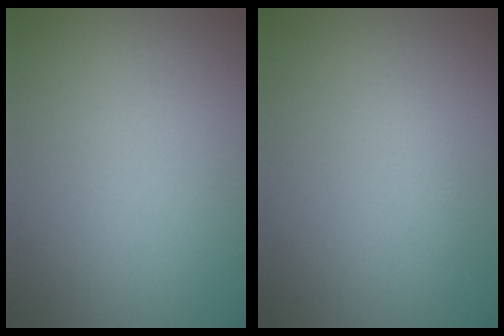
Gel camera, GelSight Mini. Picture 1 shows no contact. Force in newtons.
{"total": 0.6, "press": 0.6, "slide": 0.0}